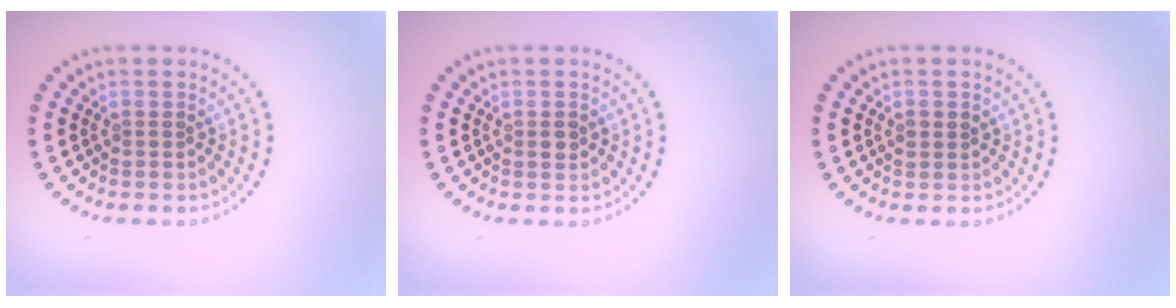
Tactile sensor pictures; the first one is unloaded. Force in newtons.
{"total": 1.0, "press": 1.0, "slide": 0.2}
{"total": 1.0, "press": 1.0, "slide": 0.1}